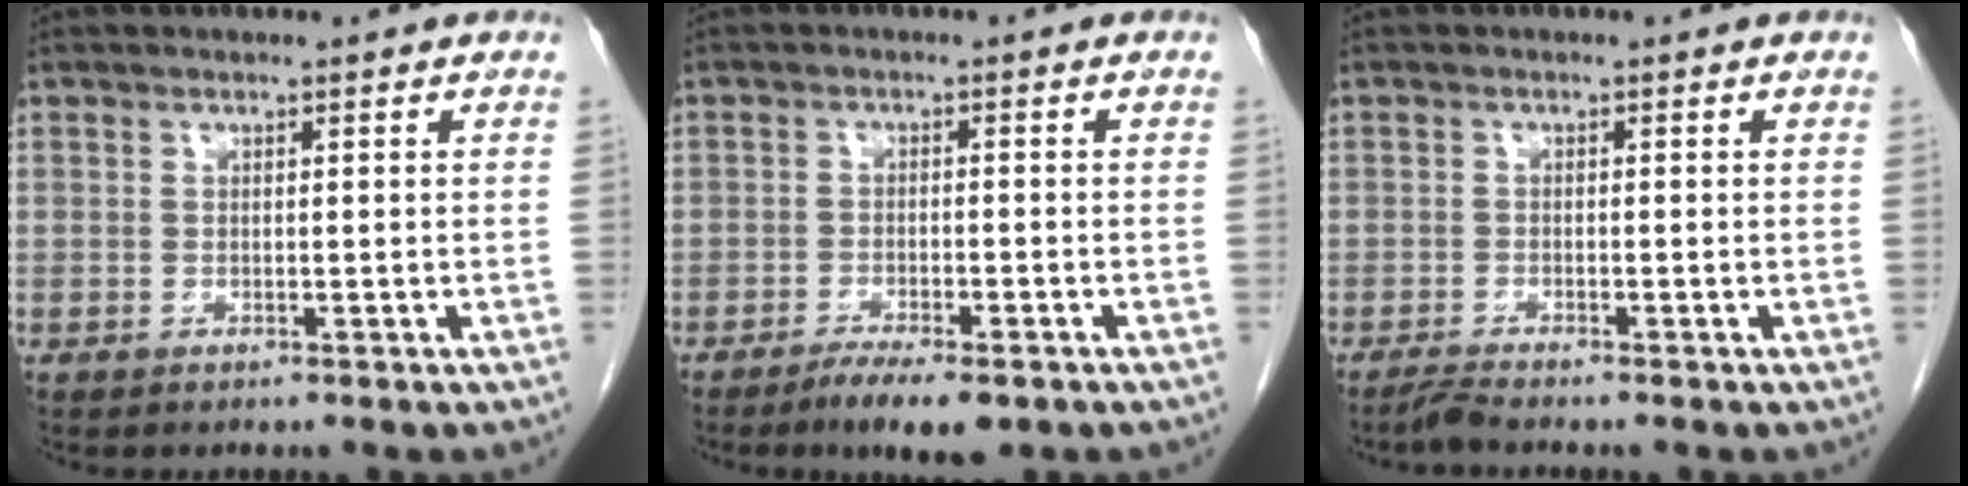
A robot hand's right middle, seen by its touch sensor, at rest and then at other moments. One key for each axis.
{"total": 6.1, "fx": -4.2, "fy": 1.3, "fz": 4.2, "tx": -0.063, "ty": -0.010, "tz": -0.062}
{"total": 1.6, "fx": -1.5, "fy": -0.4, "fz": 0.5, "tx": -0.017, "ty": -0.006, "tz": -0.032}